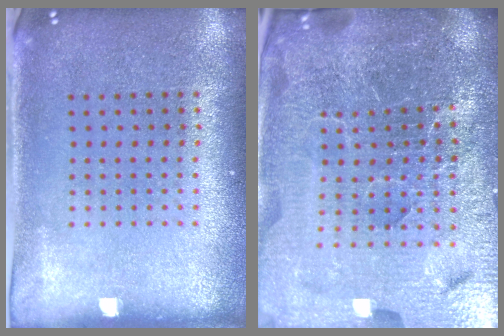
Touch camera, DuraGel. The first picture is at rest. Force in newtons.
{"total": 6.9, "press": 6.0, "slide": 3.4}